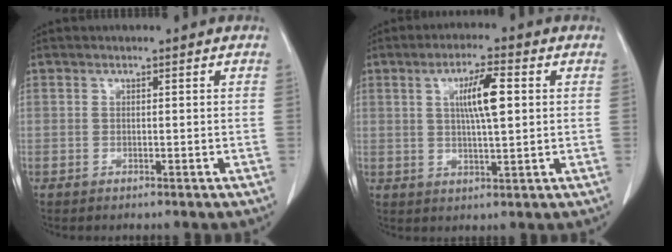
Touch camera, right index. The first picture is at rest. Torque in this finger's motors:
{"motor_torque": [1.14, 0.10, 0.26, 0.12]}